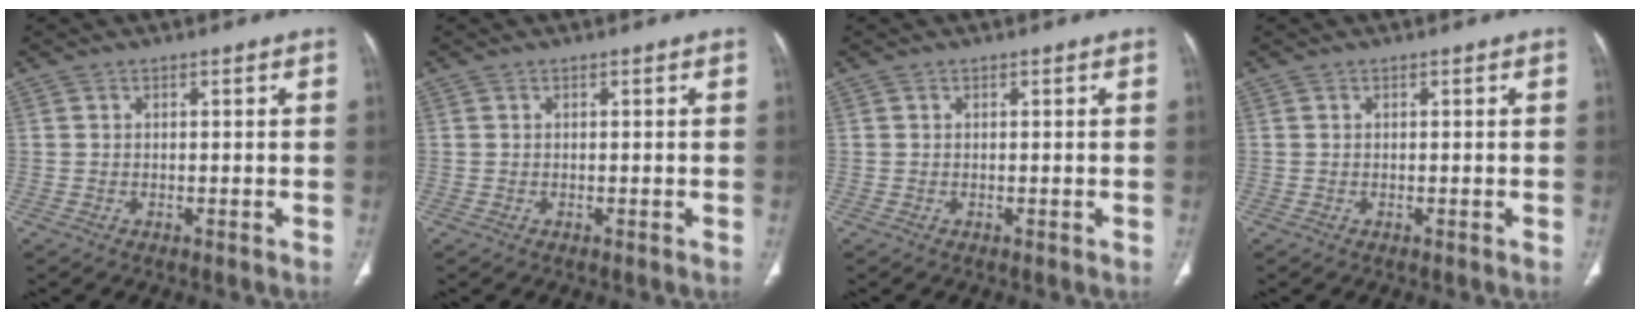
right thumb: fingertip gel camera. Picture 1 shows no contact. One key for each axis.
{"total": 0.0}
{"total": 0.0}
{"total": 0.0}